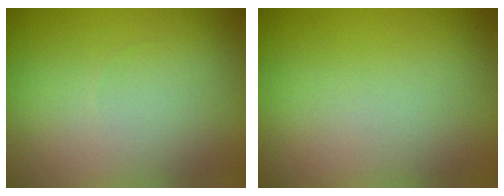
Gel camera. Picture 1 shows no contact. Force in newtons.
{"total": 0.0}